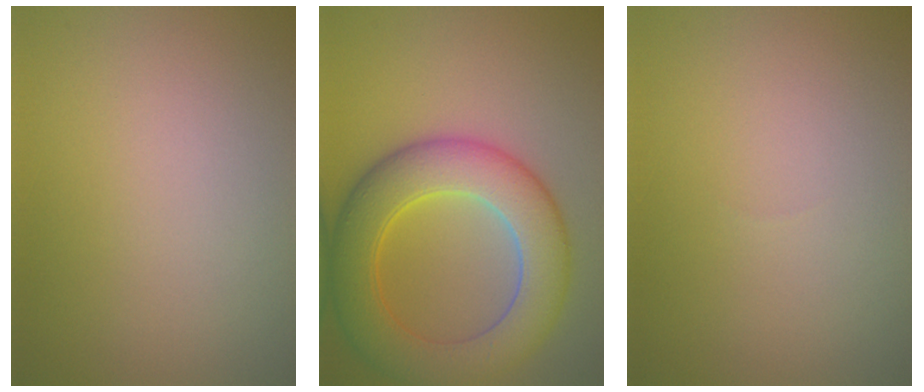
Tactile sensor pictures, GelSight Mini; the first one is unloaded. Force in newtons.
{"total": 8.4, "press": 8.3, "slide": 0.3}
{"total": 0.0}